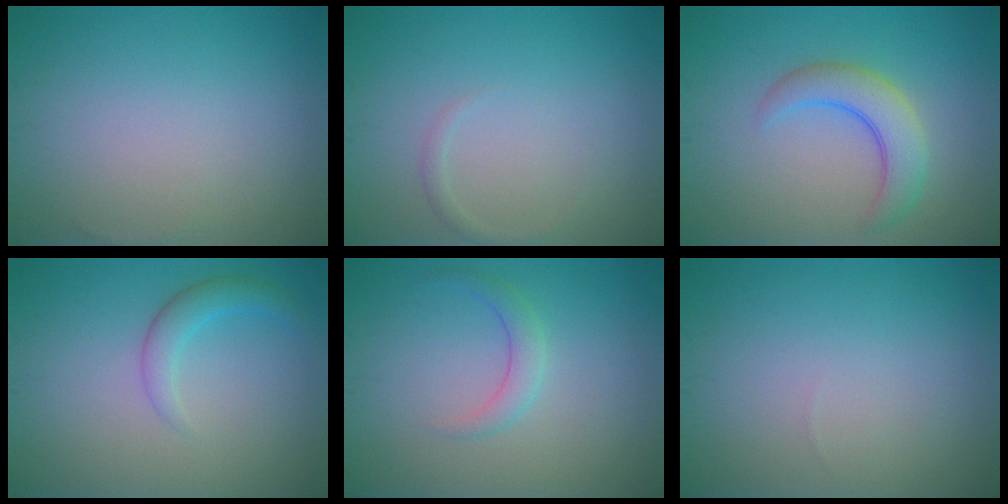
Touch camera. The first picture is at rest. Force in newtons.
{"total": 0.8, "press": 0.8, "slide": 0.0}
{"total": 4.1, "press": 4.1, "slide": 0.2}
{"total": 2.2, "press": 2.2, "slide": 0.0}
{"total": 1.7, "press": 1.7, "slide": 0.1}
{"total": 0.0}